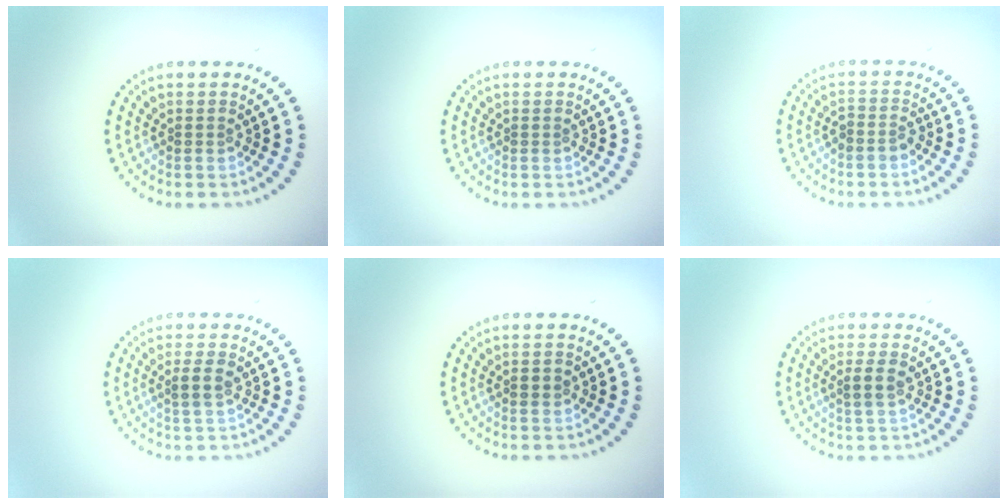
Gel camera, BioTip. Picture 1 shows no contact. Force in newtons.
{"total": 0.0}
{"total": 1.4, "press": 1.3, "slide": 0.7}
{"total": 1.5, "press": 1.4, "slide": 0.6}
{"total": 0.7, "press": 0.7, "slide": 0.1}
{"total": 1.5, "press": 1.4, "slide": 0.6}